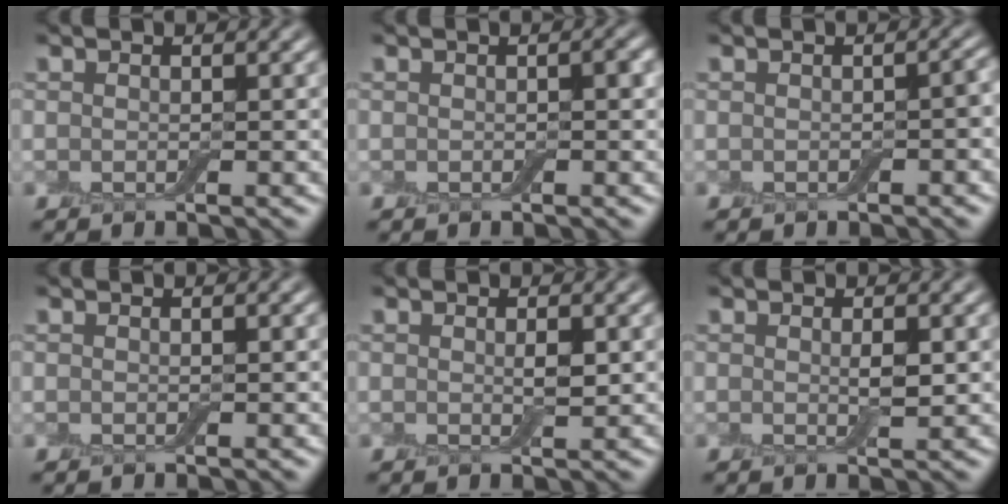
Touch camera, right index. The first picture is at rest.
{"total": 0.8, "force": [-0.1, 0.2, 0.7], "torque": [-0.011, 0.002, 0.001]}
{"total": 1.1, "force": [-0.3, 0.4, 1.0], "torque": [-0.014, 0.003, -0.002]}
{"total": 0.0}
{"total": 1.0, "force": [0.1, 0.3, 0.9], "torque": [-0.016, -0.003, 0.001]}
{"total": 1.1, "force": [0.1, 0.2, 1.0], "torque": [-0.018, -0.003, 0.001]}